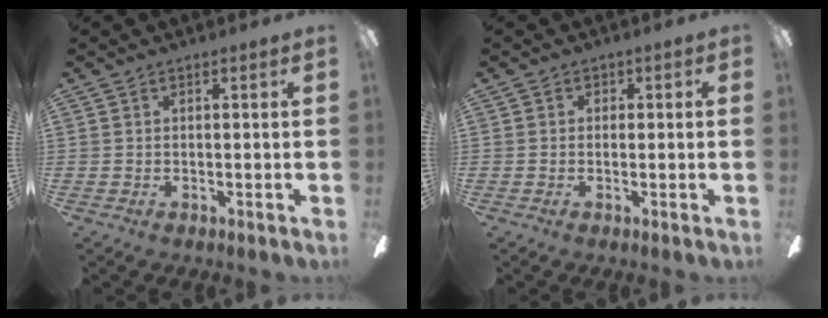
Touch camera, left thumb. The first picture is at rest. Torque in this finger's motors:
{"motor_torque": [0.14, -0.08, -0.33, 0.17, -0.05]}